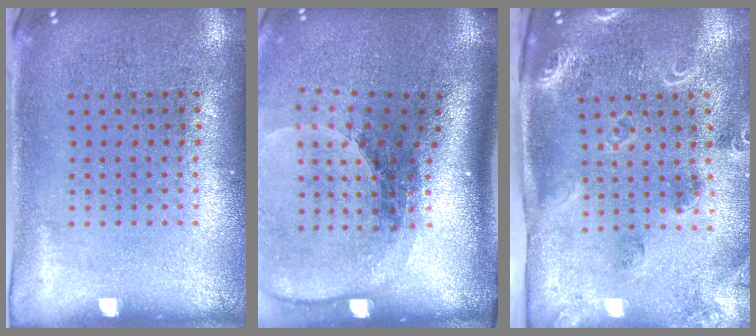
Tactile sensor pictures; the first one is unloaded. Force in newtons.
{"total": 2.6, "press": 1.9, "slide": 1.9}
{"total": 1.7, "press": 1.7, "slide": 0.3}